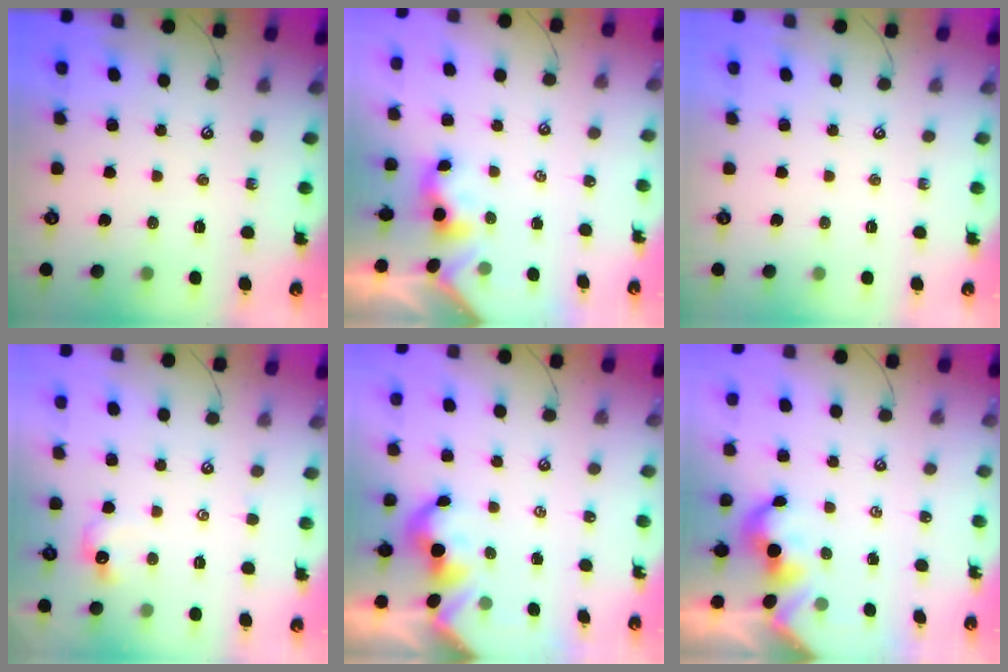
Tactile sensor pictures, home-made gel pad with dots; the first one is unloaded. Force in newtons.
{"total": 0.9, "press": 0.9, "slide": 0.3}
{"total": 0.0}
{"total": 2.2, "press": 2.1, "slide": 0.7}
{"total": 2.0, "press": 2.0, "slide": 0.2}
{"total": 2.4, "press": 2.4, "slide": 0.3}